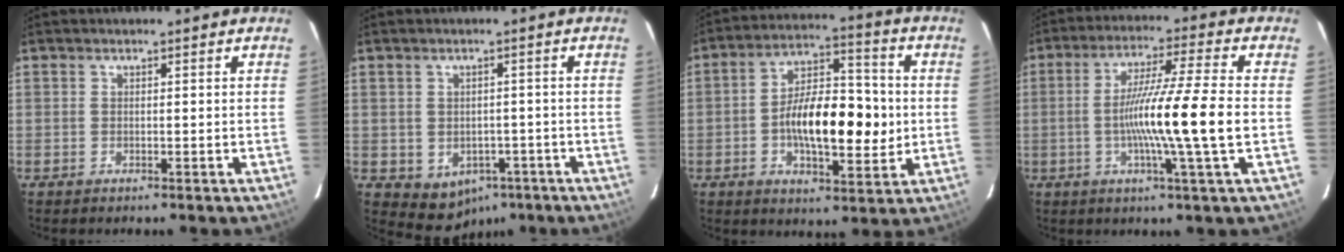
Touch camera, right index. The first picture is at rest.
{"total": 6.9, "force": [-3.2, 5.7, 2.2], "torque": [-0.040, 0.014, -0.019]}
{"total": 15.1, "force": [-1.5, 6.2, 13.7], "torque": [-0.240, 0.014, -0.026]}
{"total": 13.0, "force": [-2.2, -1.9, 12.7], "torque": [-0.219, -0.008, -0.043]}